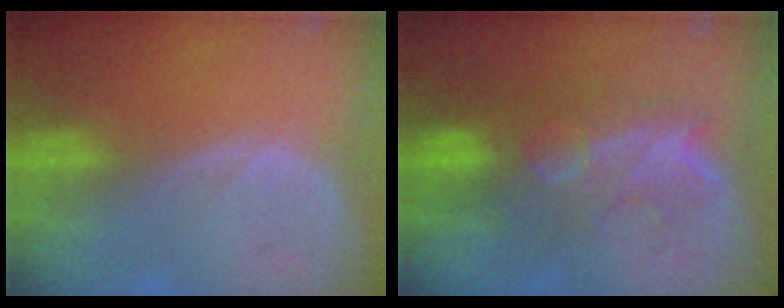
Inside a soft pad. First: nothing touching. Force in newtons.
{"total": 10.0, "press": 8.6, "slide": 5.1}